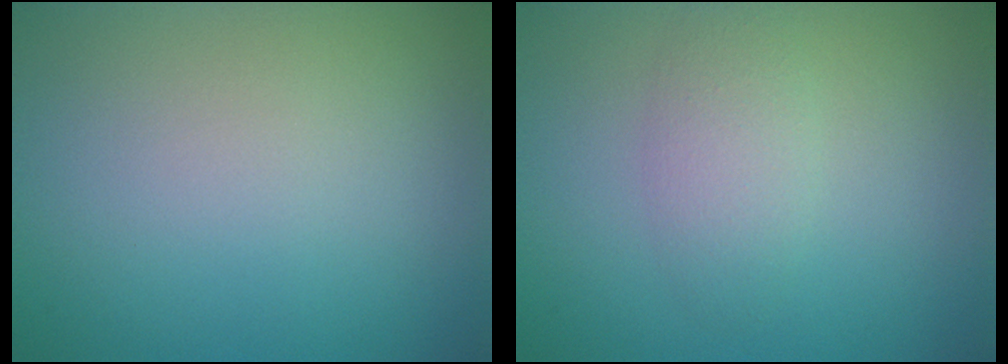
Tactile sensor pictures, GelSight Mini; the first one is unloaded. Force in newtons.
{"total": 2.4, "press": 2.4, "slide": 0.0}